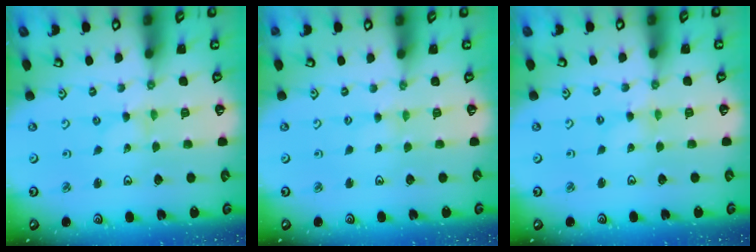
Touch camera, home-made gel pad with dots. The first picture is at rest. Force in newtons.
{"total": 1.2, "press": 1.2, "slide": 0.2}
{"total": 1.4, "press": 1.4, "slide": 0.2}